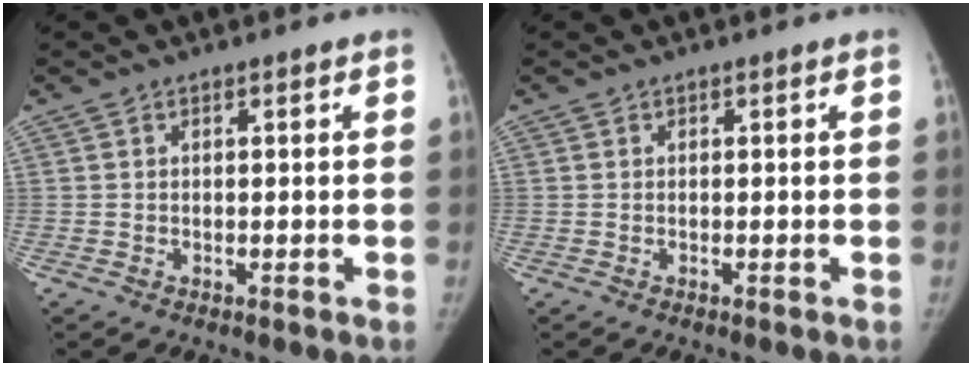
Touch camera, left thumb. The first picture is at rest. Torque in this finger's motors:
{"motor_torque": [0.02, 0.00, 0.12, -0.09, 0.02]}